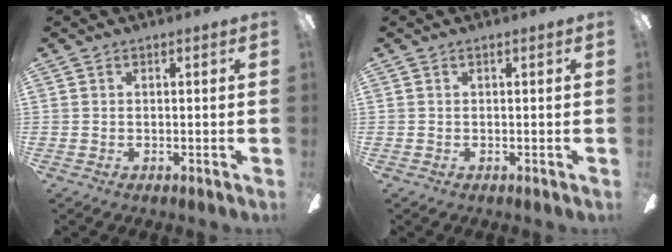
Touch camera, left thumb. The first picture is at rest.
{"total": 0.0}